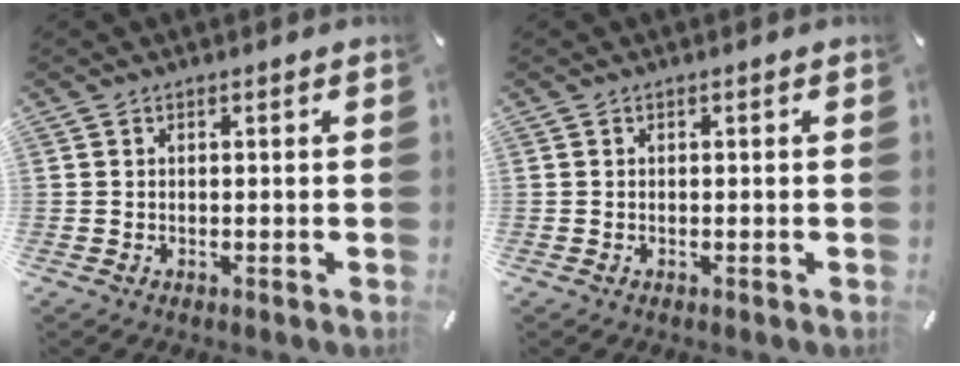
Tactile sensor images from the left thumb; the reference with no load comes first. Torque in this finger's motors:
{"motor_torque": [0.00, 0.00, 0.00, 0.00, 0.00]}